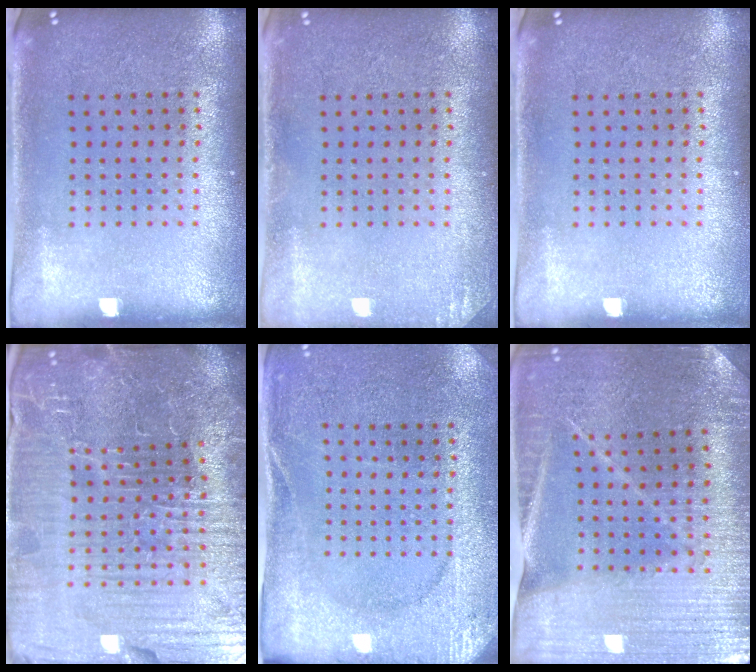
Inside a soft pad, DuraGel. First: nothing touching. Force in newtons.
{"total": 1.1, "press": 1.1, "slide": 0.1}
{"total": 0.0}
{"total": 7.1, "press": 6.5, "slide": 3.0}
{"total": 2.6, "press": 2.6, "slide": 0.4}
{"total": 3.2, "press": 3.2, "slide": 0.3}